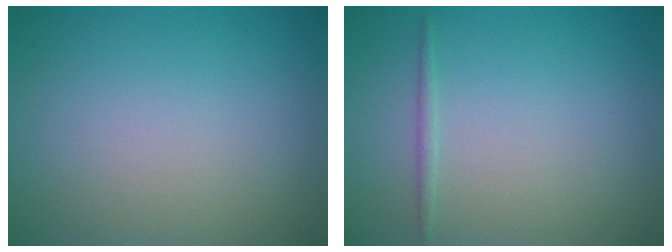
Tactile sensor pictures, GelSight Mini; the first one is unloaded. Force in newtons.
{"total": 0.7, "press": 0.7, "slide": 0.0}